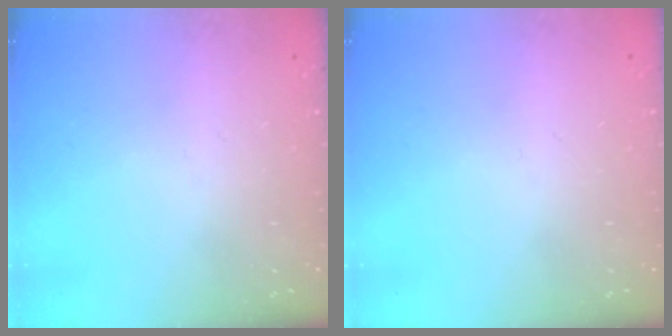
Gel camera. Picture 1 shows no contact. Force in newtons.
{"total": 0.0}